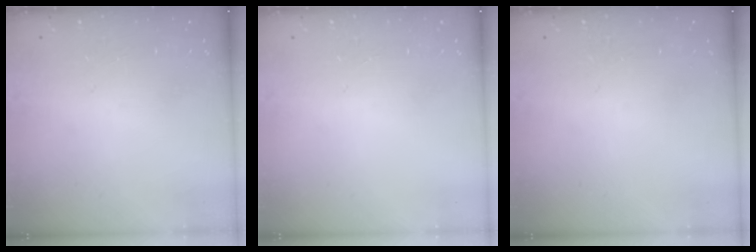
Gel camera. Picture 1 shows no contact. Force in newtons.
{"total": 0.0}
{"total": 0.0}